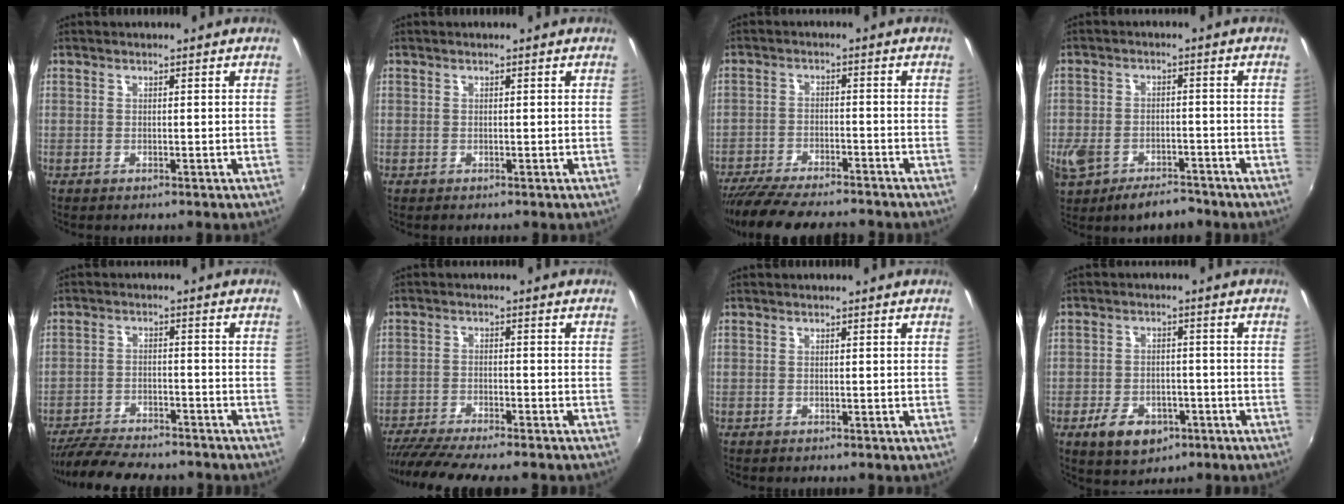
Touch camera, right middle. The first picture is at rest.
{"total": 0.0}
{"total": 14.7, "force": [-12.8, 2.7, 6.7], "torque": [-0.140, -0.027, -0.202]}
{"total": 10.5, "force": [-6.7, 6.1, 5.3], "torque": [-0.143, -0.013, -0.112]}
{"total": 14.1, "force": [-12.3, 3.4, 6.2], "torque": [-0.136, -0.022, -0.190]}
{"total": 12.3, "force": [-10.7, 0.9, 5.9], "torque": [-0.130, -0.032, -0.173]}
{"total": 0.0}
{"total": 8.6, "force": [-4.7, 5.4, 4.8], "torque": [-0.118, -0.004, -0.069]}